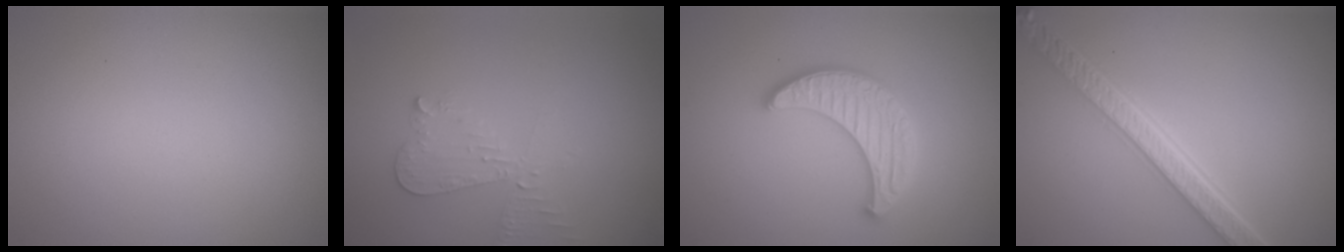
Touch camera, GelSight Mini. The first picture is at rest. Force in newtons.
{"total": 2.4, "press": 2.3, "slide": 0.5}
{"total": 3.6, "press": 3.5, "slide": 0.7}
{"total": 5.5, "press": 4.0, "slide": 3.7}